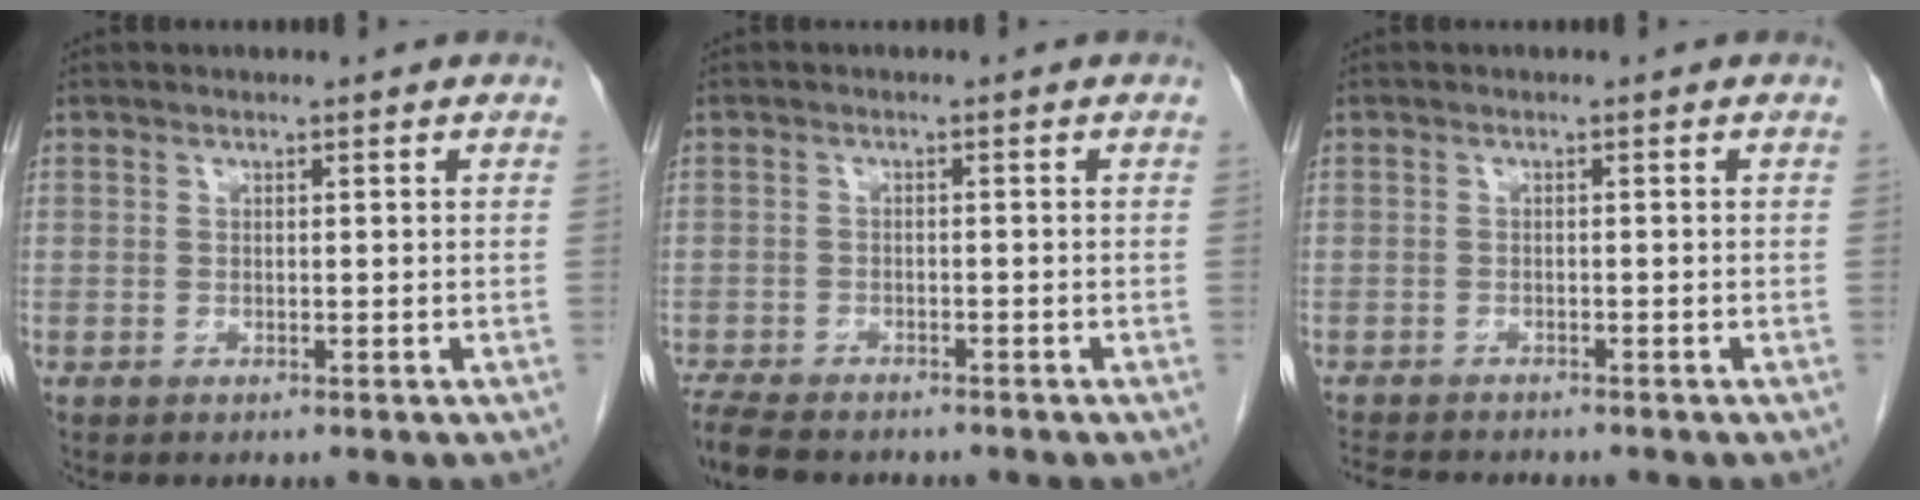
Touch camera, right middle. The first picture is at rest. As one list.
[{"total": 7.6, "force": [-6.4, 2.2, 3.3], "torque": [-0.061, -0.016, -0.102]}, {"total": 5.4, "force": [-4.9, 1.1, 1.8], "torque": [-0.030, -0.012, -0.076]}]